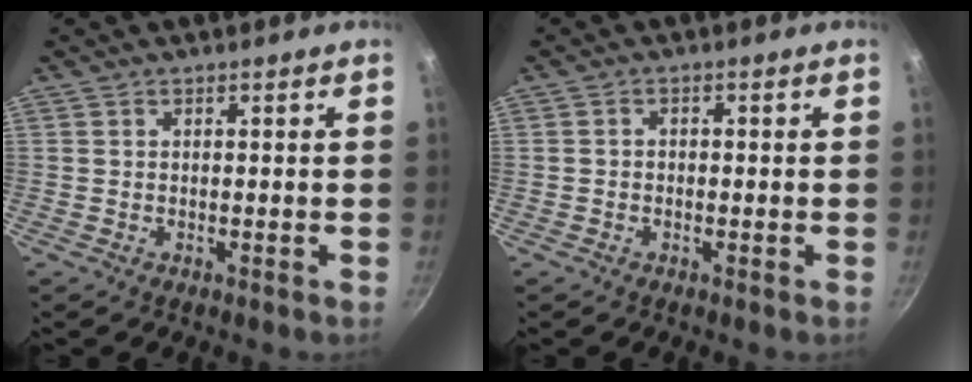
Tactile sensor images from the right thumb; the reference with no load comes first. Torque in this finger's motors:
{"motor_torque": [-0.32, -0.35, -0.33, -0.03, -0.02]}